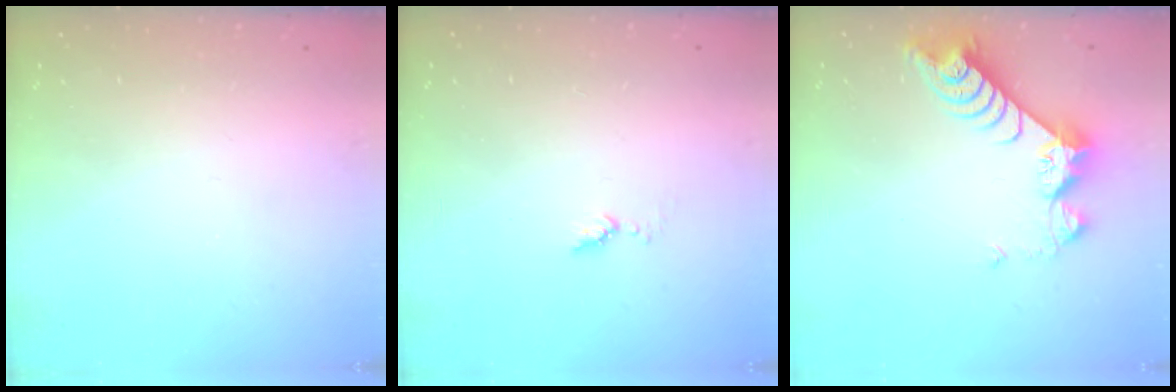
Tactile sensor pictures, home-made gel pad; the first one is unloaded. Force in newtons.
{"total": 3.7, "press": 3.6, "slide": 0.4}
{"total": 9.1, "press": 9.1, "slide": 0.6}